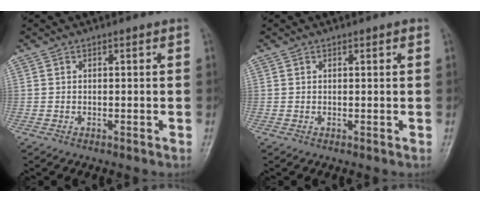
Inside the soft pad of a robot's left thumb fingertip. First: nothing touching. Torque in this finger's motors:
{"motor_torque": [-0.31, -0.23, -0.20, 0.08, 0.01]}